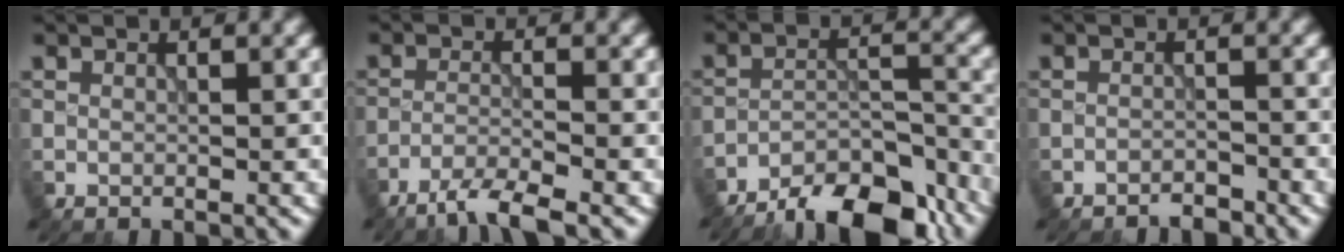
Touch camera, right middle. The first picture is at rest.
{"total": 3.8, "force": [-3.0, 0.4, 2.3], "torque": [-0.042, -0.001, -0.065]}
{"total": 11.1, "force": [-9.2, 3.3, 5.2], "torque": [-0.069, -0.005, -0.146]}
{"total": 1.8, "force": [-1.7, 0.2, 0.4], "torque": [0.000, 0.004, -0.028]}